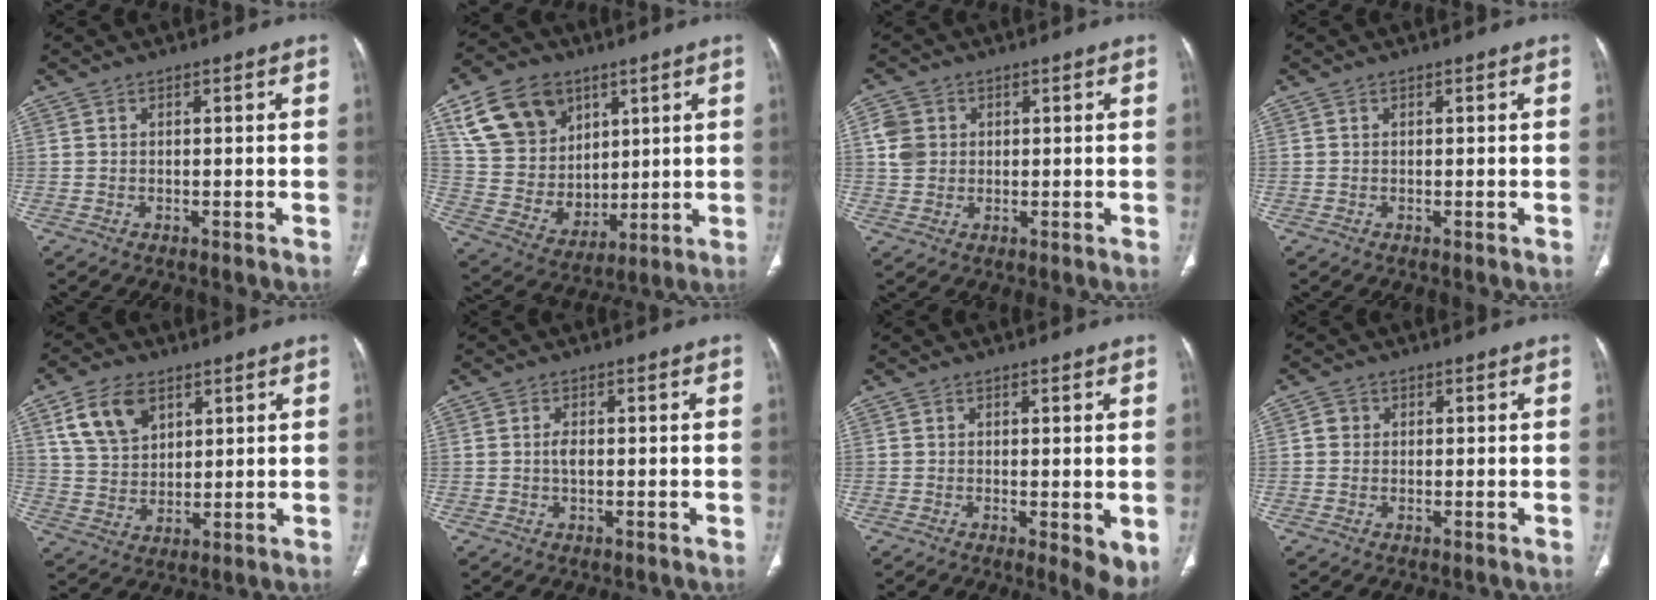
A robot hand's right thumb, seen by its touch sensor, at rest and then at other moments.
{"total": 18.6, "force": [8.3, 14.3, 8.5], "torque": [-0.124, -0.017, 0.164]}
{"total": 4.7, "force": [1.0, 4.1, 2.0], "torque": [-0.027, 0.001, 0.018]}
{"total": 0.0}
{"total": 10.2, "force": [5.0, 6.7, 5.8], "torque": [-0.089, -0.015, 0.102]}
{"total": 1.8, "force": [0.0, 0.9, 1.5], "torque": [-0.029, 0.000, -0.002]}
{"total": 5.1, "force": [-0.5, 1.7, 4.8], "torque": [-0.067, -0.017, -0.009]}
{"total": 1.8, "force": [0.2, 1.7, 0.6], "torque": [-0.001, 0.003, 0.000]}